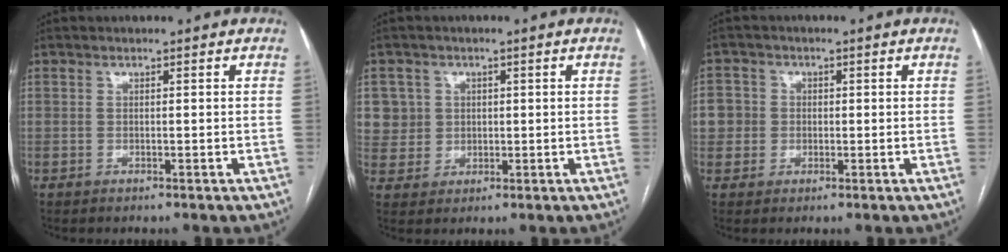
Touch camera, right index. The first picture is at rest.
{"total": 6.3, "force": [2.0, 6.0, 0.0], "torque": [0.008, 0.014, 0.047]}
{"total": 4.8, "force": [0.2, 4.7, 0.6], "torque": [-0.005, 0.017, 0.005]}